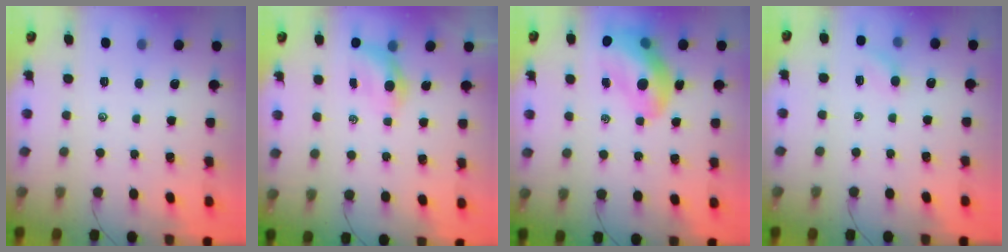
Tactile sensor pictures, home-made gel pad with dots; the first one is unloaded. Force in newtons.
{"total": 4.1, "press": 4.0, "slide": 0.7}
{"total": 13.6, "press": 13.1, "slide": 3.9}
{"total": 5.7, "press": 5.3, "slide": 2.0}